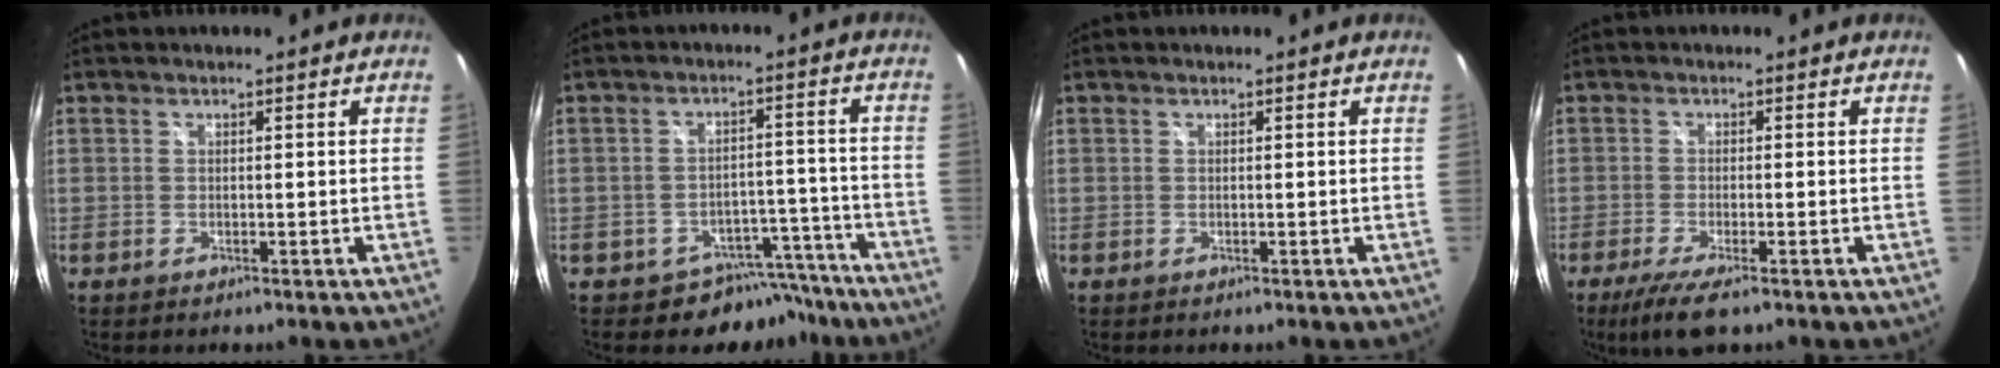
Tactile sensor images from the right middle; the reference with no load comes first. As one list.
[{"total": 7.9, "force": [-6.5, 4.4, 1.2], "torque": [-0.013, 0.032, -0.076]}, {"total": 0.0}, {"total": 6.2, "force": [-4.1, 0.9, 4.6], "torque": [-0.102, -0.025, -0.073]}]